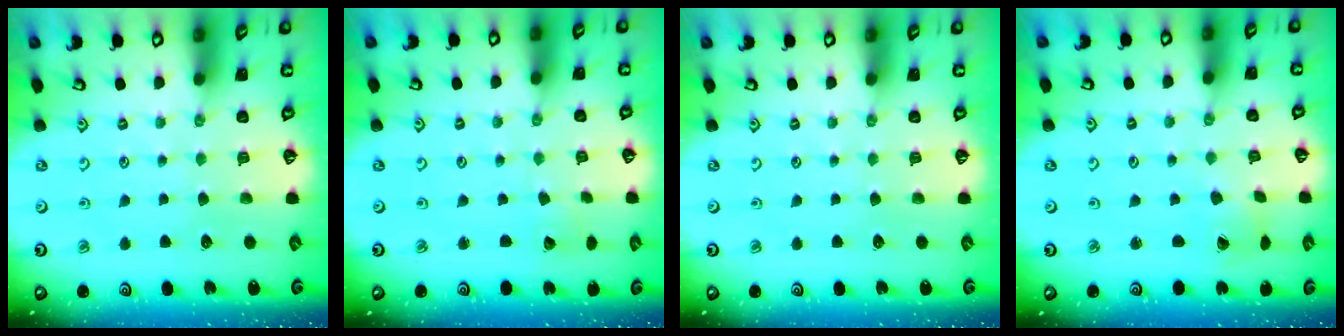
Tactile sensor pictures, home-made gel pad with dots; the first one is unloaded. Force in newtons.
{"total": 2.6, "press": 2.6, "slide": 0.3}
{"total": 0.0}
{"total": 1.2, "press": 1.2, "slide": 0.2}